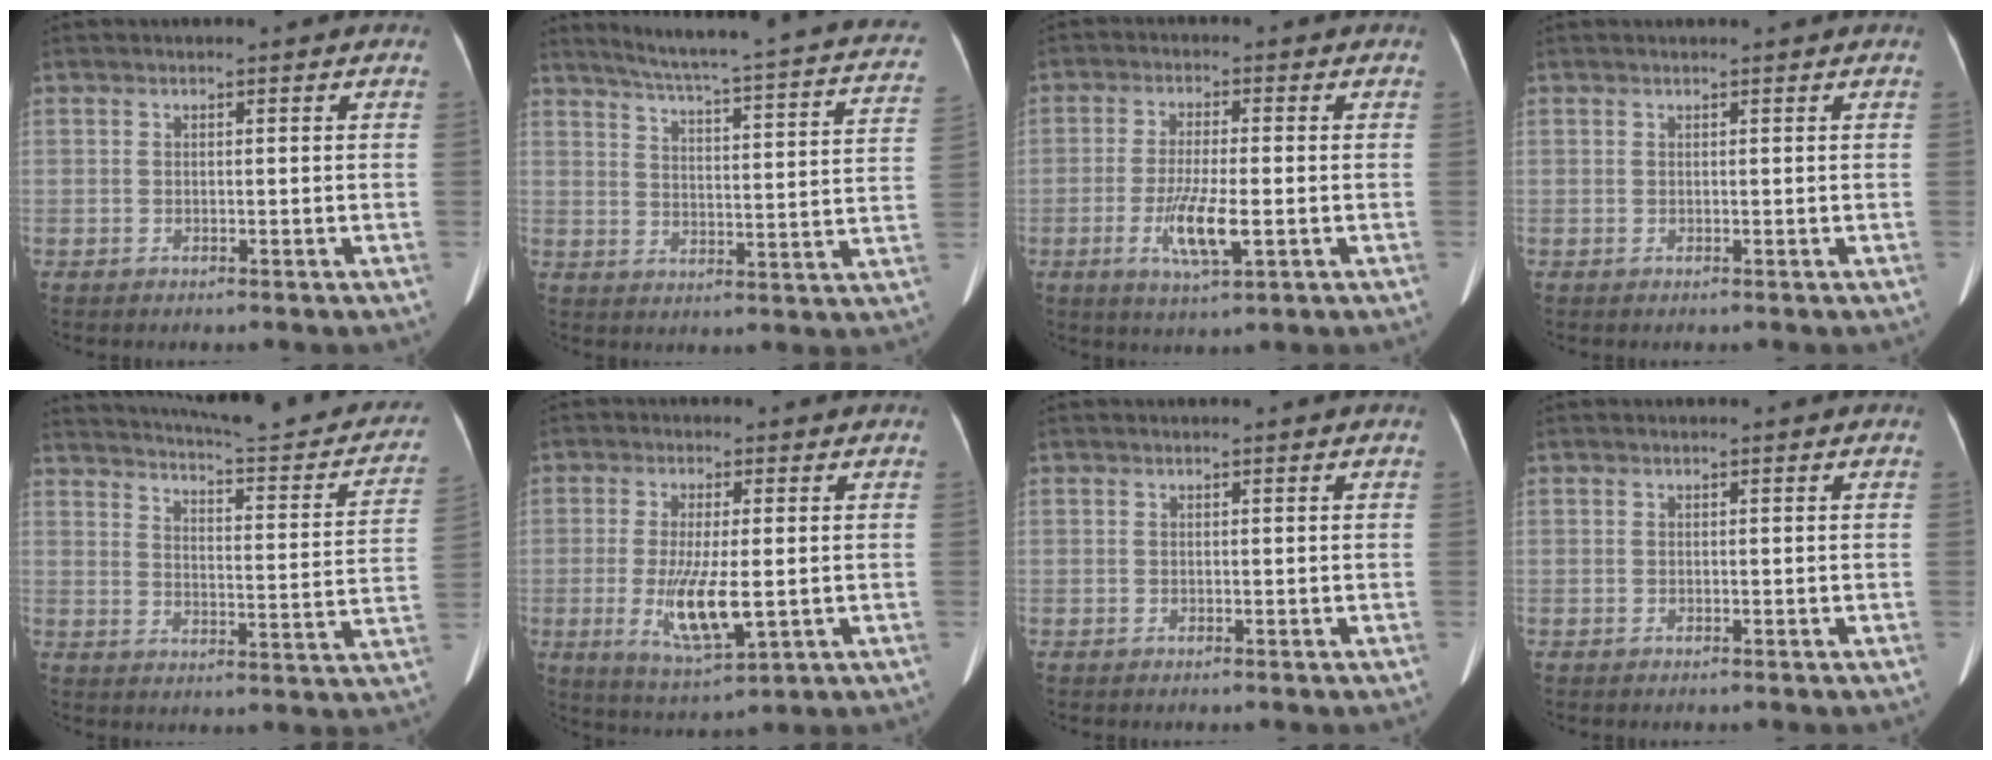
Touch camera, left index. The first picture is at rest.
{"total": 24.8, "force": [21.2, 2.1, 12.6], "torque": [-0.186, -0.043, 0.251]}
{"total": 6.8, "force": [-1.8, 1.1, 6.5], "torque": [-0.130, -0.014, -0.031]}
{"total": 1.4, "force": [1.3, -0.3, 0.5], "torque": [-0.009, 0.014, 0.023]}
{"total": 24.3, "force": [21.5, 3.5, 10.8], "torque": [-0.156, -0.043, 0.261]}
{"total": 8.5, "force": [-1.0, 1.9, 8.2], "torque": [-0.165, -0.024, -0.010]}
{"total": 0.0}
{"total": 0.0}